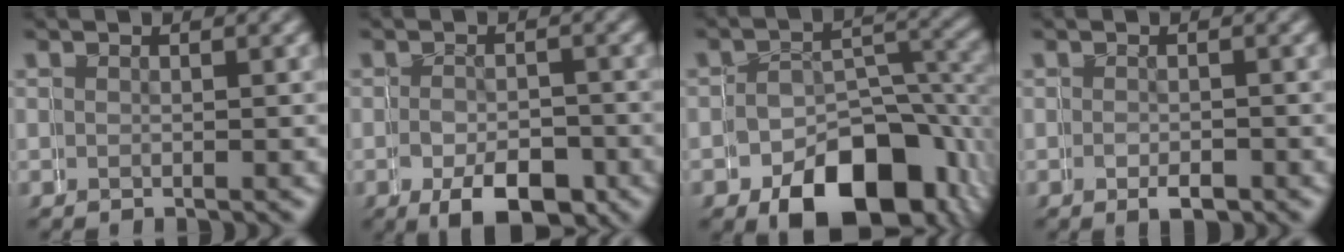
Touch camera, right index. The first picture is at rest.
{"total": 5.4, "force": [-2.9, 2.9, 3.5], "torque": [-0.052, -0.014, -0.043]}
{"total": 9.1, "force": [-4.6, 5.7, 5.4], "torque": [-0.067, -0.021, -0.065]}
{"total": 1.5, "force": [-0.7, 0.8, 1.0], "torque": [-0.008, 0.000, -0.012]}